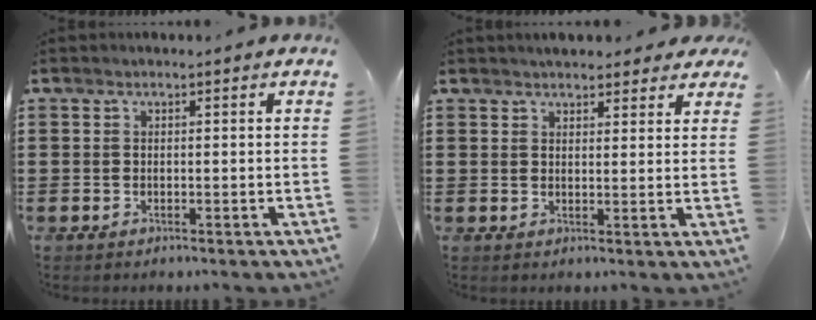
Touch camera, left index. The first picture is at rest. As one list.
[{"total": 3.1, "force": [3.0, 0.8, 0.7], "torque": [-0.013, -0.004, 0.054]}]